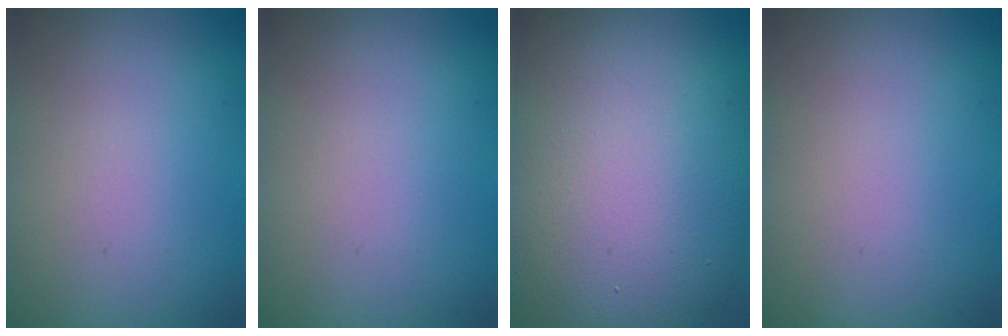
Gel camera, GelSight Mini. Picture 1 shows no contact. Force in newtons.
{"total": 0.0}
{"total": 13.6, "press": 13.6, "slide": 0.8}
{"total": 0.0}